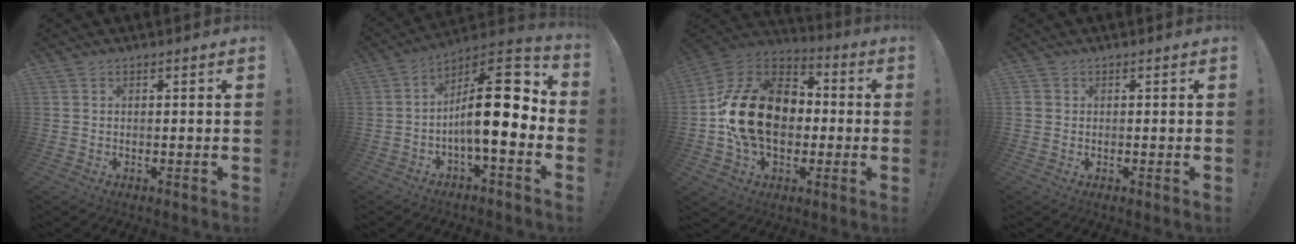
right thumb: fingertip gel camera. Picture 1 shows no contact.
{"total": 18.7, "force": [-0.7, 6.4, 17.6], "torque": [-0.269, 0.008, -0.009]}
{"total": 21.7, "force": [-0.3, 15.9, 14.7], "torque": [-0.250, 0.032, 0.007]}
{"total": 1.3, "force": [0.5, 1.1, 0.2], "torque": [-0.003, 0.003, 0.011]}